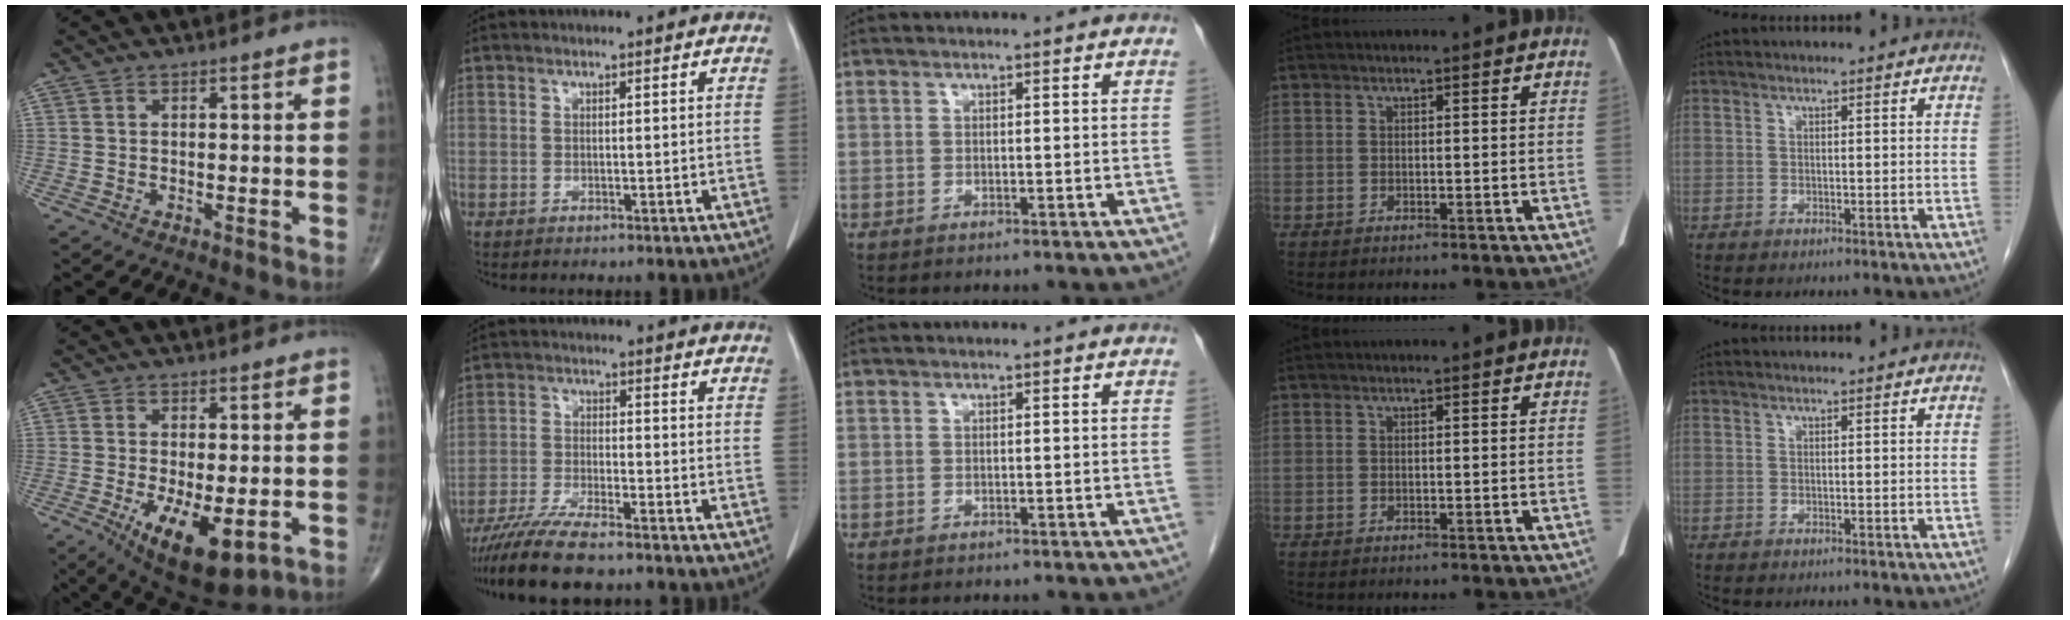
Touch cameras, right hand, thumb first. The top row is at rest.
{"thumb": {"total": 12.6, "force": [-4.3, 5.2, 10.7], "torque": [-0.167, -0.019, -0.053]}, "index": {"total": 9.4, "force": [-8.0, 1.0, 4.8], "torque": [-0.080, -0.027, -0.137]}}